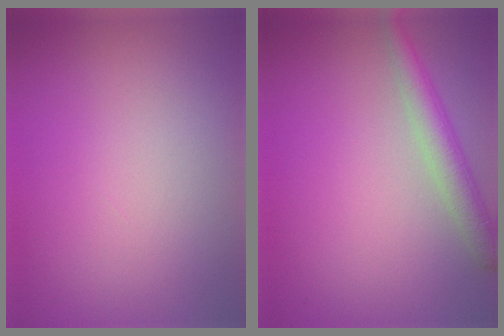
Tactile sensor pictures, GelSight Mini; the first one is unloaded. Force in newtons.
{"total": 3.1, "press": 3.1, "slide": 0.2}